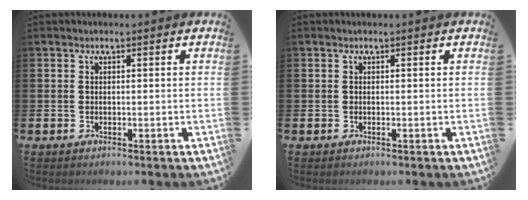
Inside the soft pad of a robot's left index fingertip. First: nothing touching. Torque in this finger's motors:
{"motor_torque": [0.00, 0.00, 0.00, -0.01]}